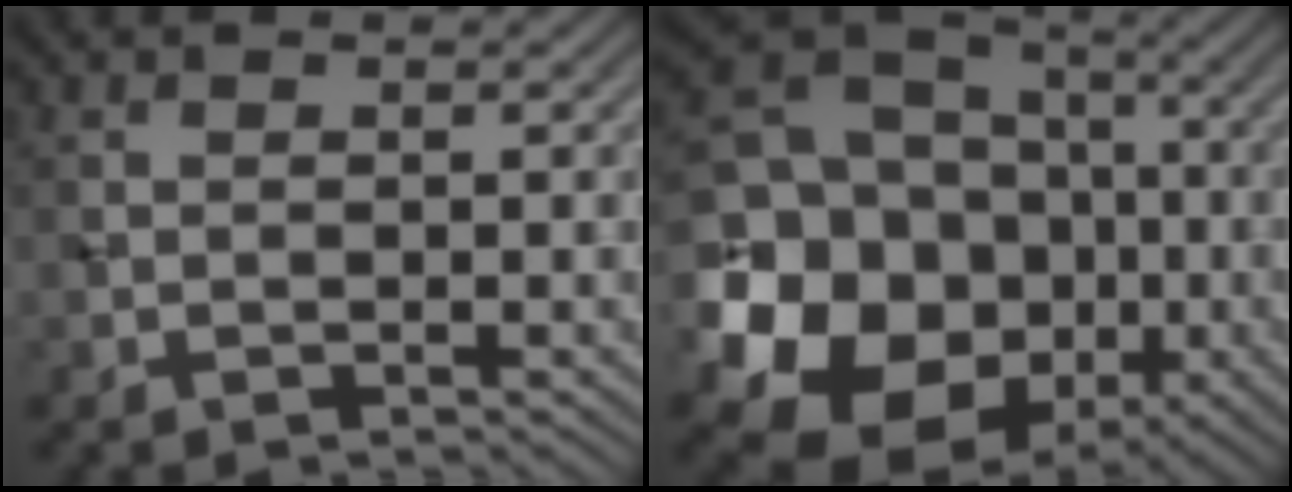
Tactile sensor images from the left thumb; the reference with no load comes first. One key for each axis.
{"total": 22.5, "fx": -5.5, "fy": 18.9, "fz": 11.0, "tx": -0.262, "ty": -0.015, "tz": -0.119}